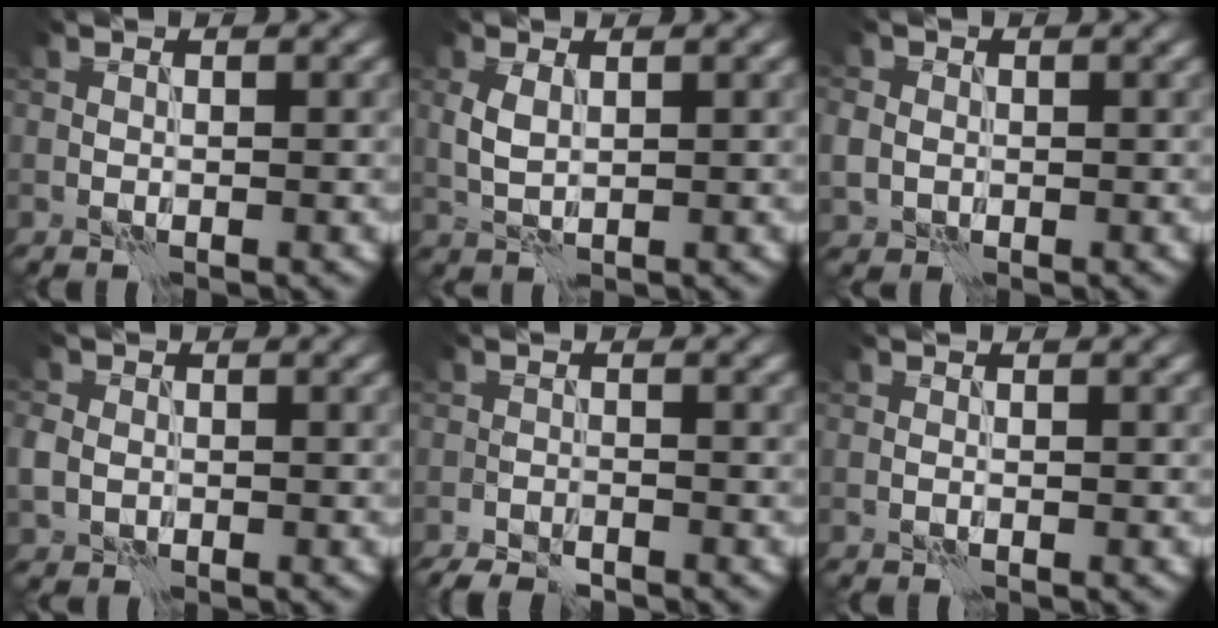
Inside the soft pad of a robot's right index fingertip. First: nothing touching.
{"total": 1.8, "force": [1.0, 0.8, 1.3], "torque": [-0.037, 0.000, 0.023]}
{"total": 3.0, "force": [0.3, 2.7, 1.2], "torque": [-0.030, 0.005, 0.006]}
{"total": 2.4, "force": [0.0, 2.2, 1.1], "torque": [-0.028, 0.003, -0.002]}
{"total": 2.7, "force": [-2.3, 0.8, 1.0], "torque": [-0.023, -0.003, -0.041]}
{"total": 0.0}